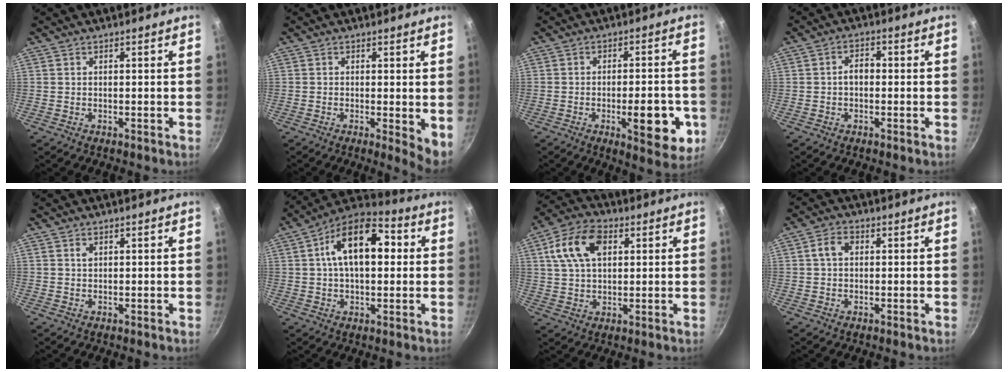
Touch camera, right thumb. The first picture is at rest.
{"total": 3.9, "force": [-0.3, 0.9, 3.8], "torque": [-0.055, -0.013, -0.008]}
{"total": 11.7, "force": [-3.8, 4.1, 10.3], "torque": [-0.118, 0.011, -0.046]}
{"total": 3.1, "force": [-0.4, 2.1, 2.3], "torque": [-0.028, 0.014, -0.011]}
{"total": 1.0, "force": [0.4, 0.7, 0.6], "torque": [-0.005, -0.001, 0.009]}
{"total": 15.7, "force": [2.9, 8.6, 12.8], "torque": [-0.192, 0.028, 0.039]}
{"total": 11.9, "force": [3.8, 7.3, 8.6], "torque": [-0.155, 0.010, 0.067]}
{"total": 3.4, "force": [0.6, 2.4, 2.4], "torque": [-0.045, 0.010, 0.010]}